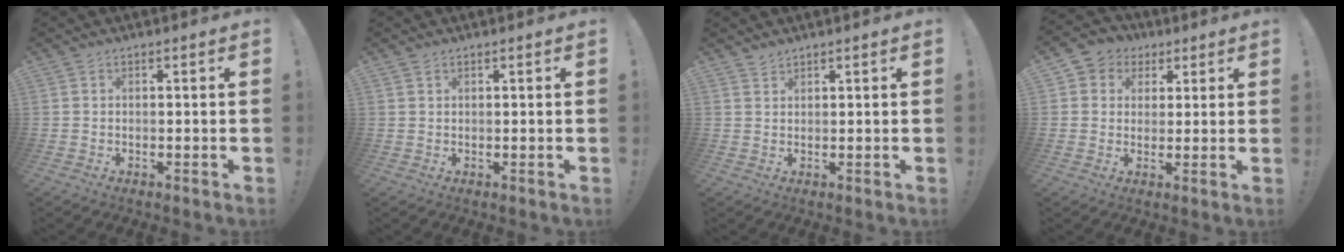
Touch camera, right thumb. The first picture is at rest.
{"total": 0.6, "force": [0.5, 0.2, 0.2], "torque": [0.002, -0.003, 0.009]}
{"total": 1.5, "force": [1.4, 0.3, 0.3], "torque": [-0.004, -0.007, 0.026]}
{"total": 6.1, "force": [1.2, 5.9, 1.3], "torque": [-0.016, 0.001, 0.026]}